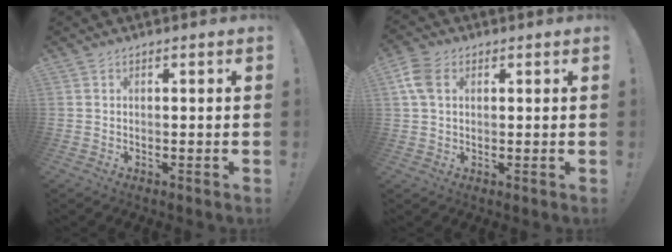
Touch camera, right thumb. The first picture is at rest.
{"total": 6.9, "force": [2.5, 4.3, 4.8], "torque": [-0.110, -0.001, 0.047]}